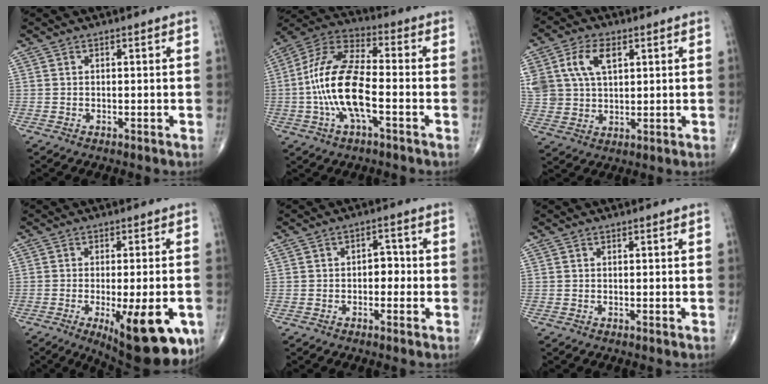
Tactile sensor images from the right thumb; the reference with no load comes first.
{"total": 15.4, "force": [-3.1, 6.0, 13.9], "torque": [-0.285, 0.037, -0.064]}
{"total": 12.0, "force": [4.2, 7.7, 8.2], "torque": [-0.170, -0.002, 0.087]}
{"total": 17.7, "force": [-6.6, 6.0, 15.3], "torque": [-0.163, -0.009, -0.077]}
{"total": 3.5, "force": [-0.6, 2.3, 2.6], "torque": [-0.013, 0.012, -0.016]}
{"total": 0.0}